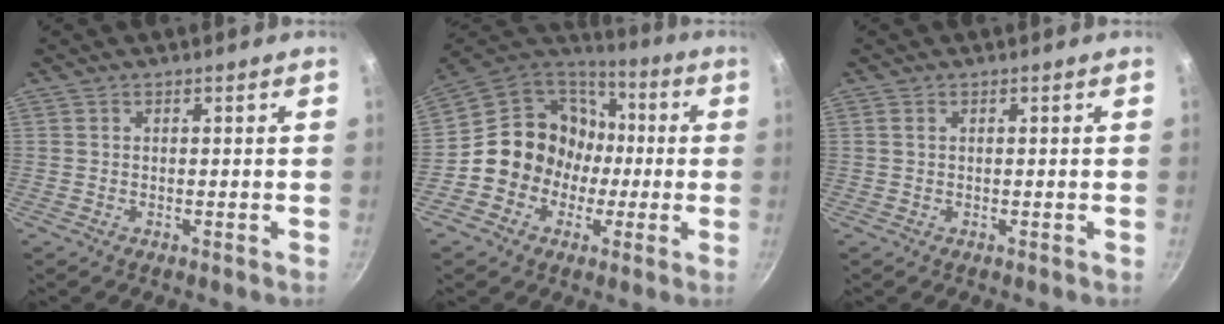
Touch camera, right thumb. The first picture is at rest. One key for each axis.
{"total": 16.0, "fx": -1.7, "fy": 14.6, "fz": 6.3, "tx": -0.056, "ty": 0.053, "tz": -0.035}
{"total": 0.6, "fx": 0.3, "fy": 0.4, "fz": 0.4, "tx": -0.008, "ty": 0.001, "tz": 0.005}